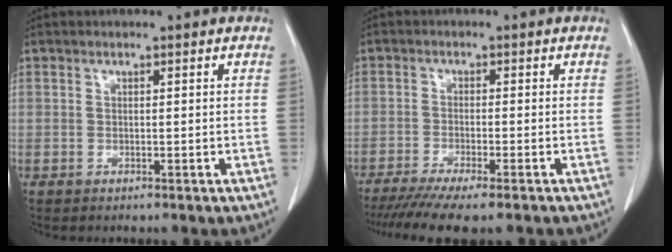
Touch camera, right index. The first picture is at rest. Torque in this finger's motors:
{"motor_torque": [1.01, -0.97, 0.53, 0.14]}